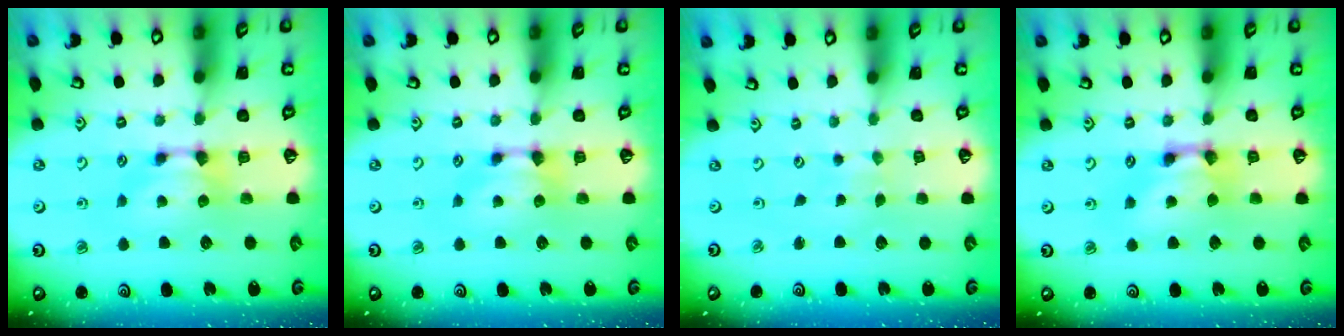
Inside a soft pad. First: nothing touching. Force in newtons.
{"total": 0.0}
{"total": 4.9, "press": 4.9, "slide": 0.2}
{"total": 2.5, "press": 2.5, "slide": 0.2}